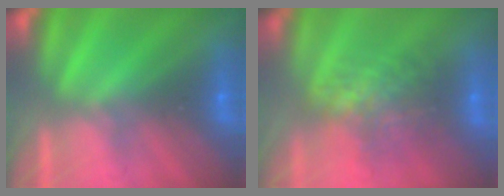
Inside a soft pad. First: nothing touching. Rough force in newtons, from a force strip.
{"total": 7.5}